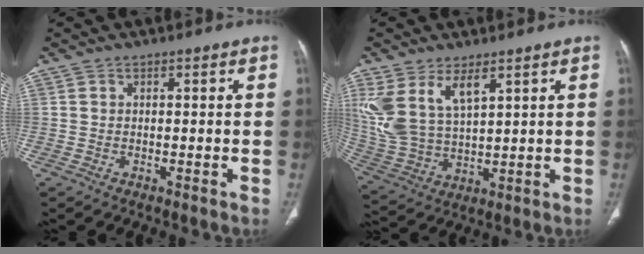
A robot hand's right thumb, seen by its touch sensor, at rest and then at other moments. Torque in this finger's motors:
{"motor_torque": [-0.88, 1.34, 0.84, 1.21, 0.17]}